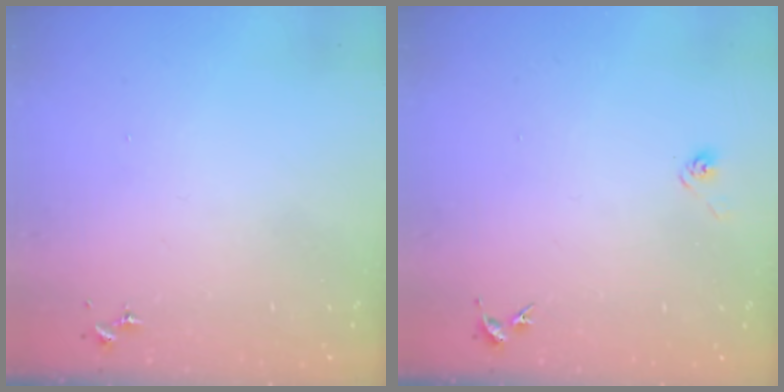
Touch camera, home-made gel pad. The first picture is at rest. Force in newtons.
{"total": 3.3, "press": 3.0, "slide": 1.2}